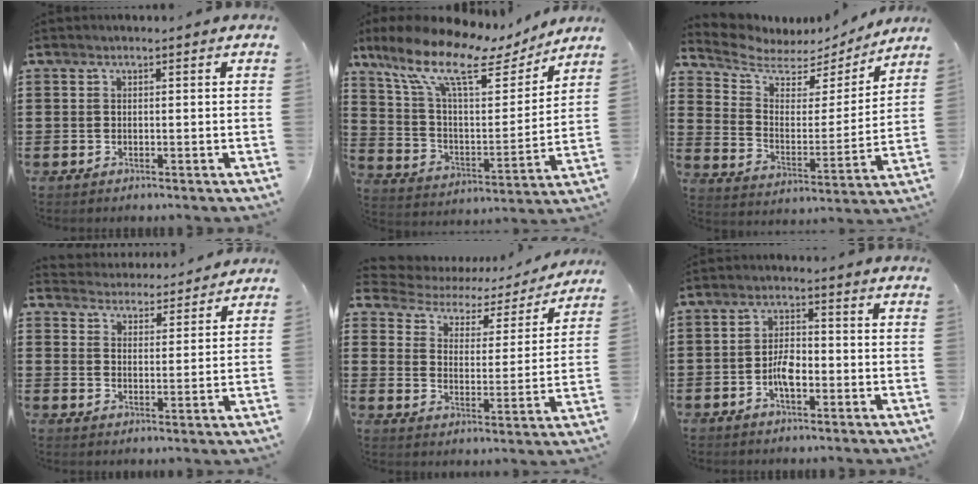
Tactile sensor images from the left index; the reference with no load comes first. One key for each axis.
{"total": 13.0, "fx": 9.1, "fy": 3.9, "fz": 8.5, "tx": -0.189, "ty": -0.047, "tz": 0.150}
{"total": 5.1, "fx": 4.6, "fy": 2.0, "fz": 1.1, "tx": -0.057, "ty": -0.036, "tz": 0.075}
{"total": 4.0, "fx": 3.9, "fy": 0.3, "fz": -0.4, "tx": -0.012, "ty": -0.026, "tz": 0.067}
{"total": 3.4, "fx": 3.0, "fy": 1.5, "fz": 0.4, "tx": -0.032, "ty": -0.025, "tz": 0.042}
{"total": 4.3, "fx": -1.6, "fy": 1.8, "fz": 3.5, "tx": -0.075, "ty": 0.004, "tz": -0.033}